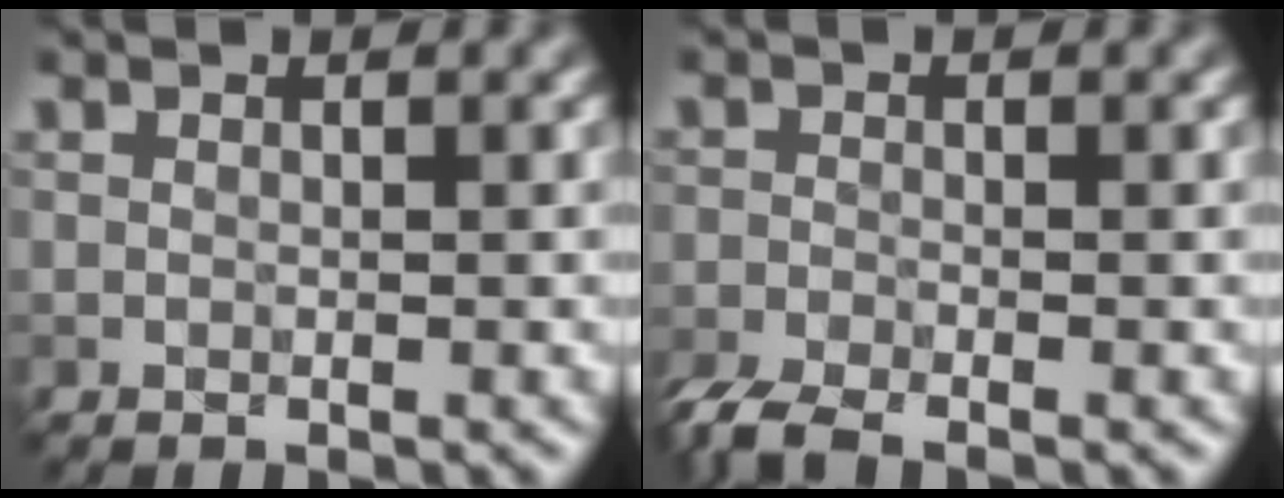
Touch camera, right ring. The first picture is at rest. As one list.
[{"total": 3.8, "force": [-3.4, 0.6, 1.5], "torque": [-0.028, -0.004, -0.063]}]